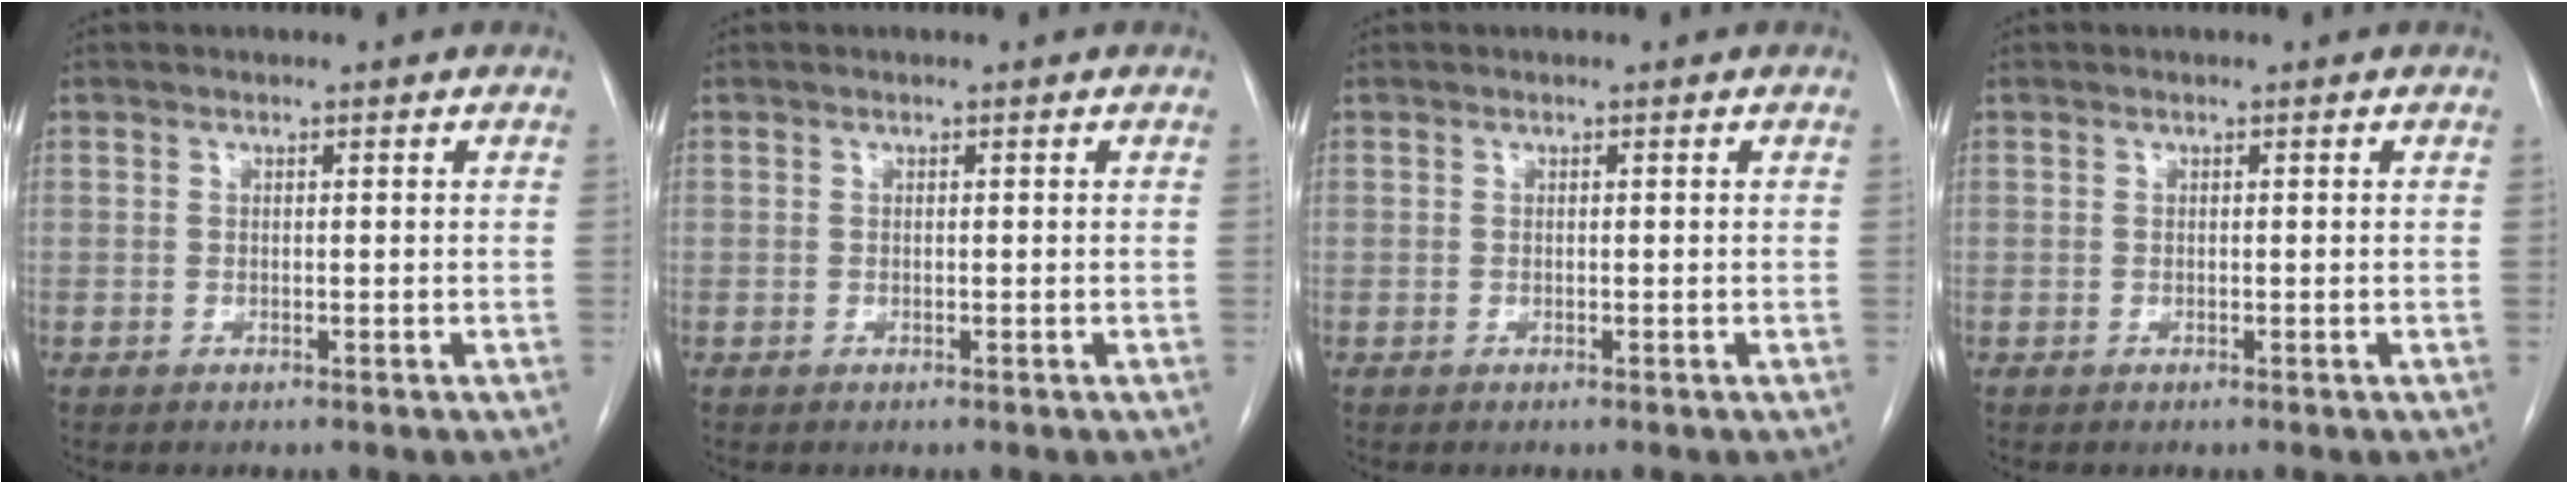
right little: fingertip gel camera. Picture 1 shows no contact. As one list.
[{"total": 0.0}, {"total": 0.0}, {"total": 0.0}]